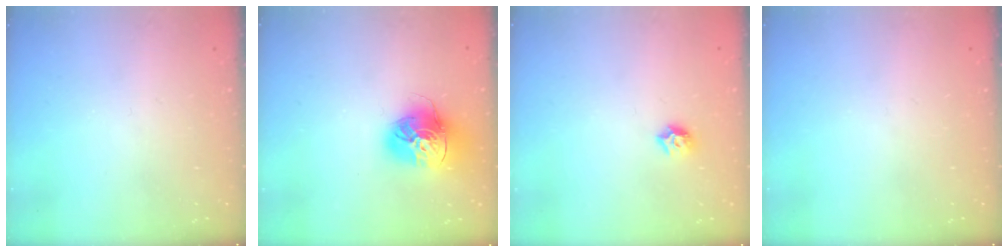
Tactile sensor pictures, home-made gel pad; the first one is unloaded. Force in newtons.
{"total": 18.0, "press": 17.9, "slide": 1.7}
{"total": 6.2, "press": 6.2, "slide": 0.8}
{"total": 0.0}